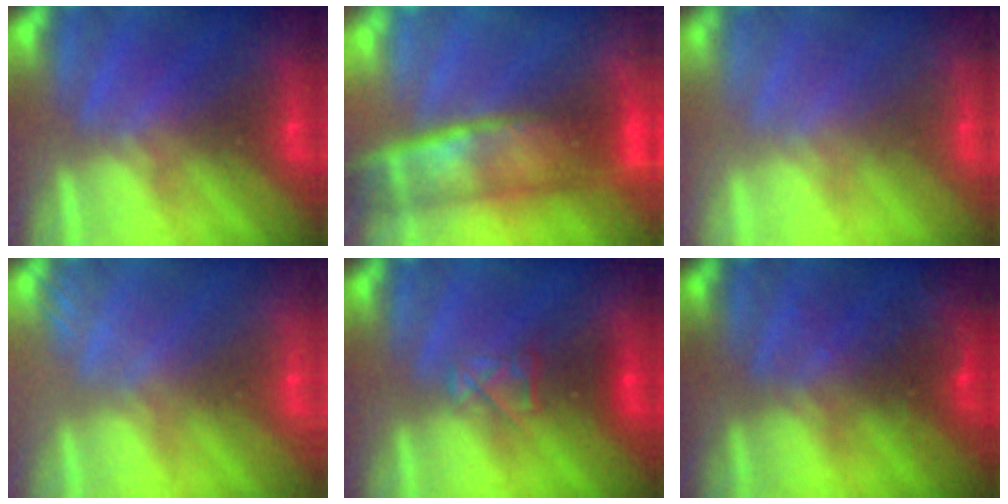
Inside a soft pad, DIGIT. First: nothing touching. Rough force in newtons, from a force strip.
{"total": 7.4}
{"total": 2.4}
{"total": 2.0}
{"total": 2.9}
{"total": 8.8}